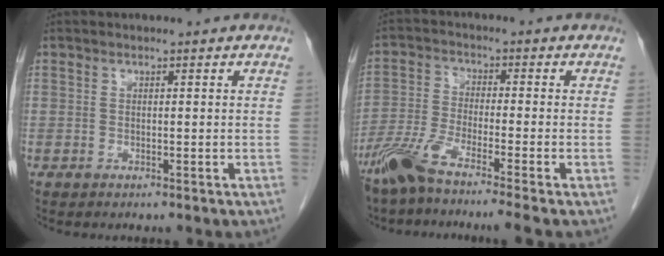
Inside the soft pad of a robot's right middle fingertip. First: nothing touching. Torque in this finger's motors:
{"motor_torque": [1.17, -0.97, 0.38, 0.12]}